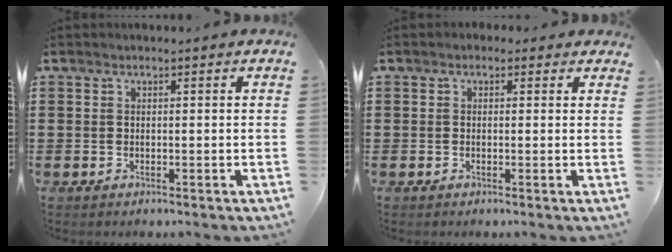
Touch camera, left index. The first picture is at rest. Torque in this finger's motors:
{"motor_torque": [2.14, 0.00, 0.40, -0.03]}